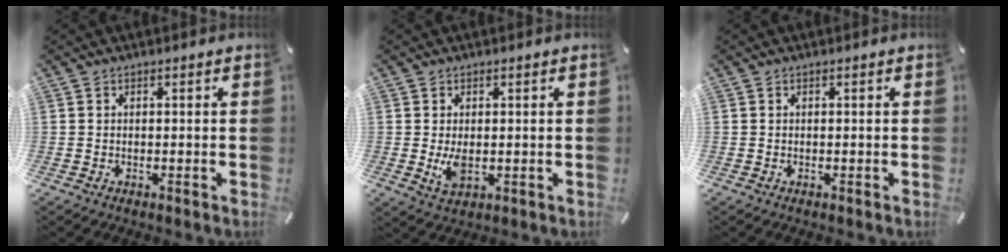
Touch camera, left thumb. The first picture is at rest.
{"total": 4.3, "force": [-0.1, 2.5, 3.5], "torque": [-0.076, -0.006, -0.005]}
{"total": 0.0}